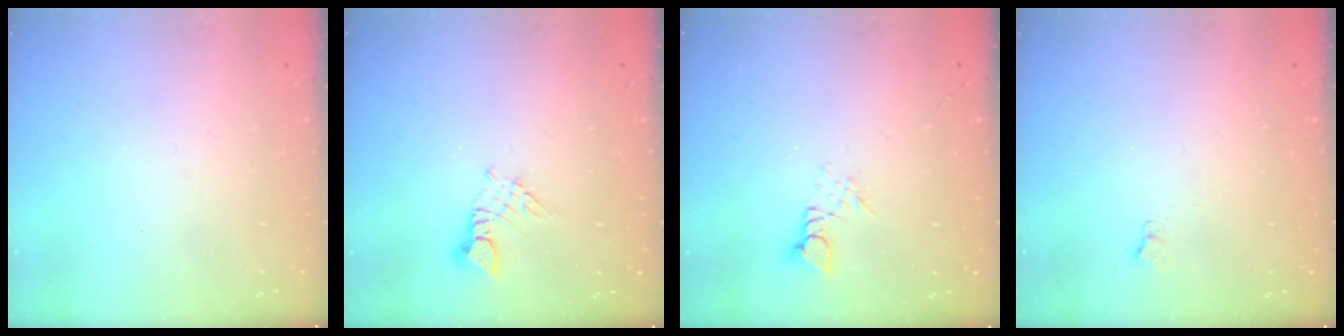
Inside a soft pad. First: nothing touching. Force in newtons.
{"total": 2.3, "press": 2.3, "slide": 0.3}
{"total": 3.0, "press": 3.0, "slide": 0.3}
{"total": 2.8, "press": 2.8, "slide": 0.6}